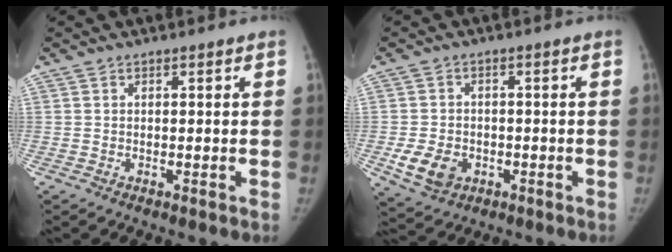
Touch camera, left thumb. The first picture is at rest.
{"total": 7.1, "force": [-2.4, 5.5, 3.9], "torque": [-0.062, 0.005, -0.032]}